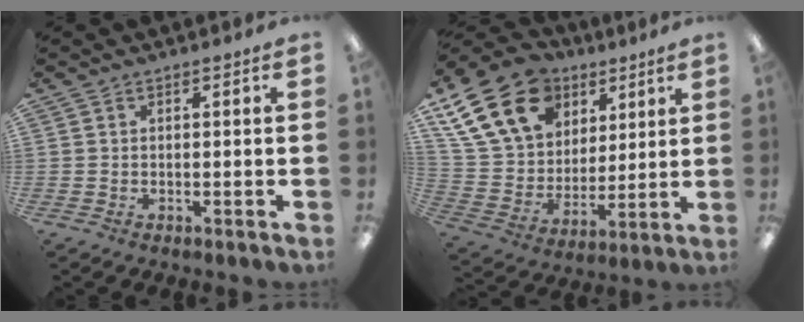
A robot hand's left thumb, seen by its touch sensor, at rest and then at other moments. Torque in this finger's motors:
{"motor_torque": [2.16, 2.18, 1.39, -1.38, 0.22]}